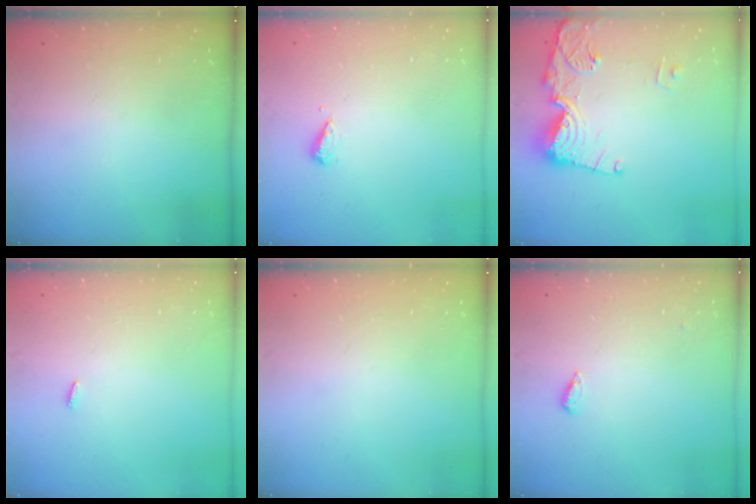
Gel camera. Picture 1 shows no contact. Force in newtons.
{"total": 5.2, "press": 5.2, "slide": 0.5}
{"total": 13.6, "press": 13.5, "slide": 1.8}
{"total": 2.1, "press": 1.9, "slide": 0.7}
{"total": 0.0}
{"total": 2.2, "press": 2.2, "slide": 0.5}